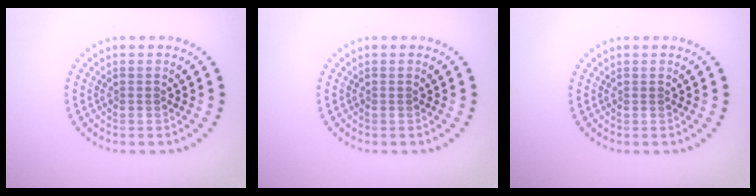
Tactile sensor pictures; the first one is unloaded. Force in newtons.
{"total": 0.0}
{"total": 0.0}